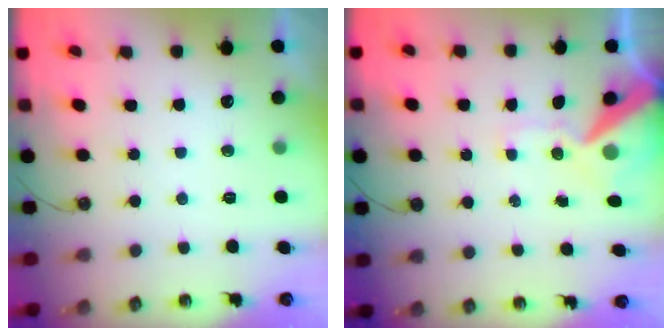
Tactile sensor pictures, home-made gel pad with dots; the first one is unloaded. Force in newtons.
{"total": 12.7, "press": 12.5, "slide": 2.1}